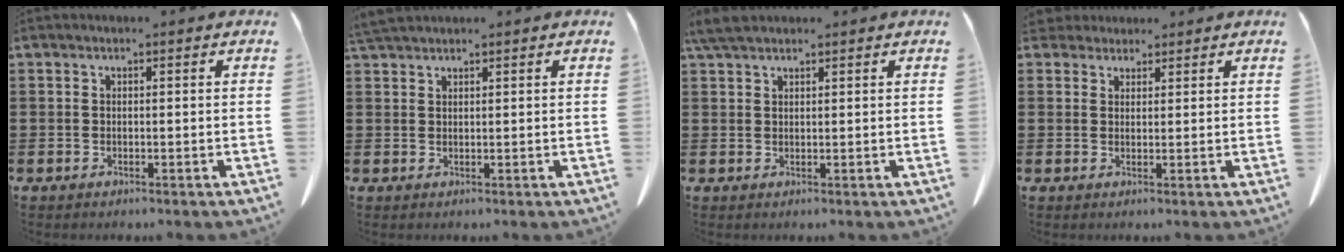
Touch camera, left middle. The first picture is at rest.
{"total": 2.3, "force": [2.1, 0.3, 0.9], "torque": [-0.024, 0.002, 0.041]}
{"total": 3.4, "force": [2.7, 0.9, 1.9], "torque": [-0.046, 0.004, 0.051]}
{"total": 2.6, "force": [2.3, 1.1, 0.4], "torque": [-0.007, 0.001, 0.043]}